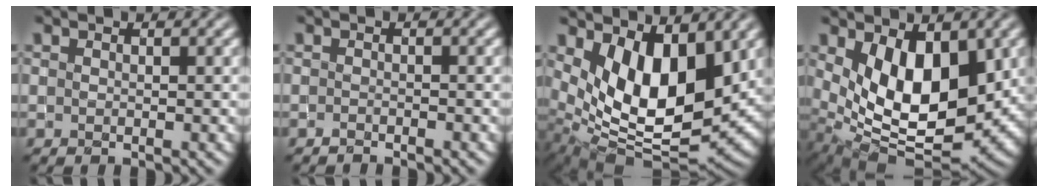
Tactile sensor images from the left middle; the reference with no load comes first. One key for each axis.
{"total": 0.9, "fx": -0.9, "fy": -0.1, "fz": 0.2, "tx": -0.005, "ty": 0.003, "tz": -0.017}
{"total": 10.0, "fx": 2.6, "fy": 5.2, "fz": 8.1, "tx": -0.146, "ty": -0.022, "tz": 0.052}
{"total": 9.5, "fx": 1.6, "fy": 5.2, "fz": 7.8, "tx": -0.138, "ty": -0.019, "tz": 0.038}